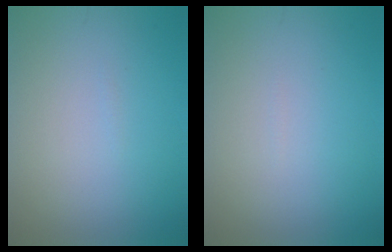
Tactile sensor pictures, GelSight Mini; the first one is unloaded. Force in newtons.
{"total": 0.0}